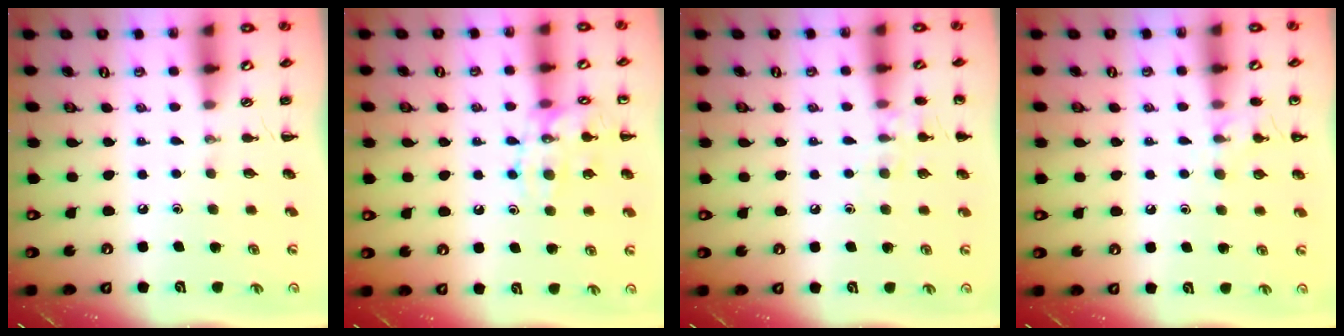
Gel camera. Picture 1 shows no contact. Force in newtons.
{"total": 12.2, "press": 12.2, "slide": 0.8}
{"total": 7.9, "press": 7.6, "slide": 2.1}
{"total": 9.1, "press": 8.9, "slide": 2.1}